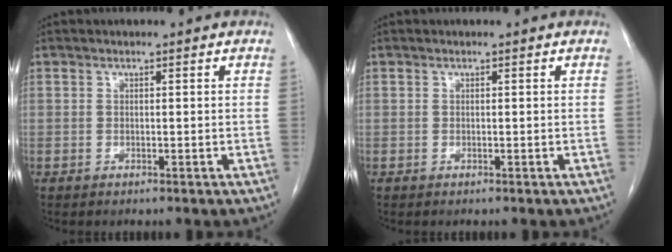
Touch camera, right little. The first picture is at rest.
{"total": 0.0}